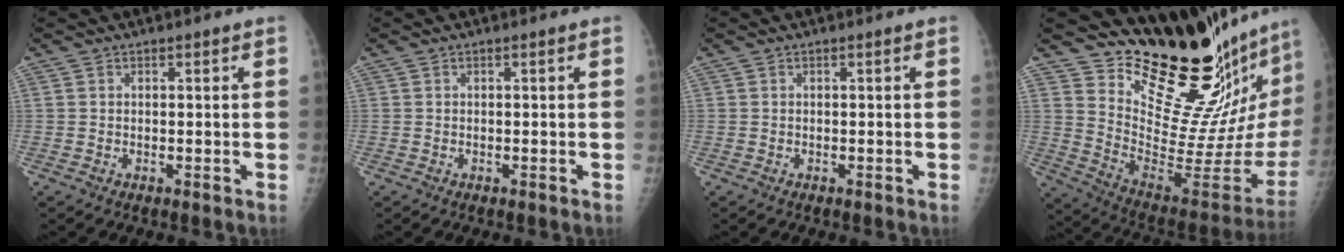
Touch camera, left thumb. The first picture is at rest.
{"total": 0.0}
{"total": 0.0}
{"total": 25.1, "force": [21.7, 4.4, 11.7], "torque": [-0.134, -0.204, 0.320]}